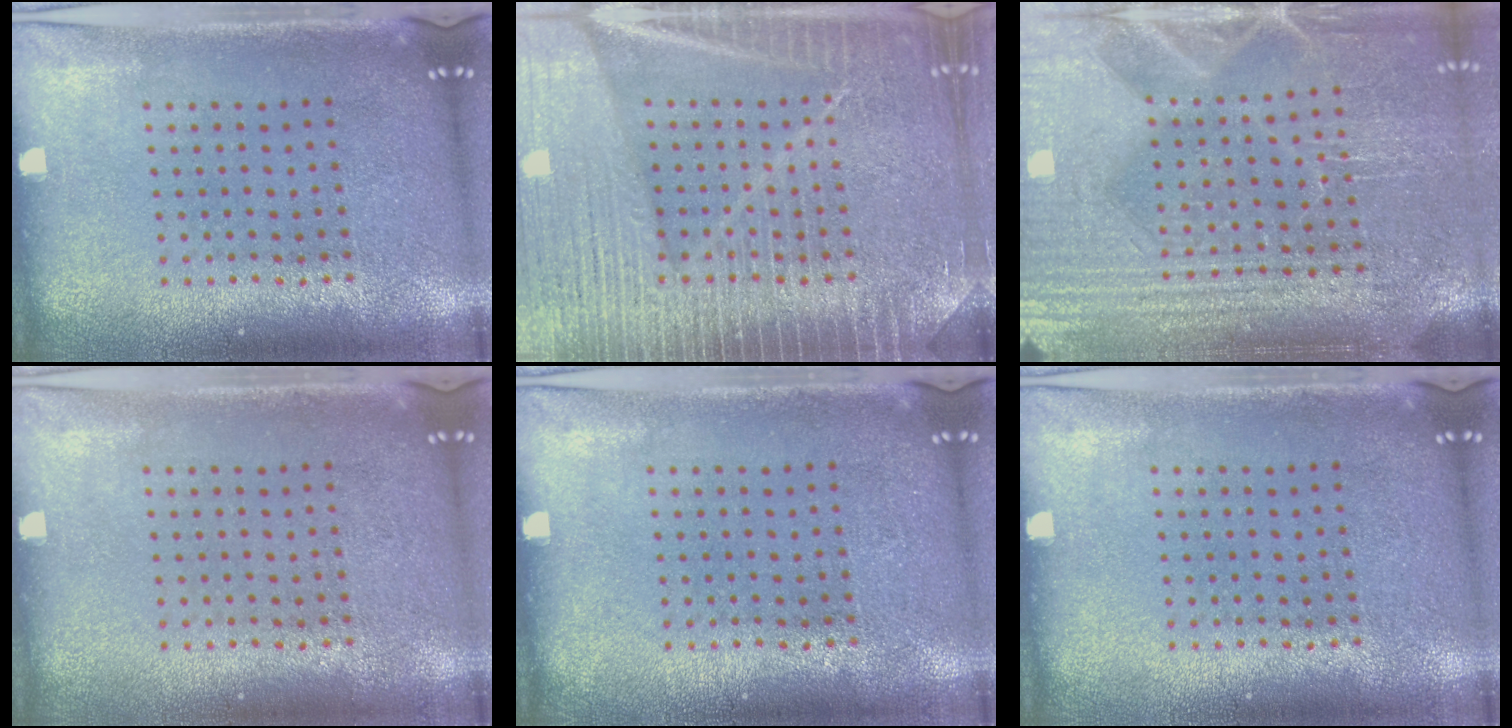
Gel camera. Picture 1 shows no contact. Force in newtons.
{"total": 6.8, "press": 6.7, "slide": 0.8}
{"total": 4.0, "press": 3.8, "slide": 1.3}
{"total": 0.0}
{"total": 0.0}
{"total": 0.0}